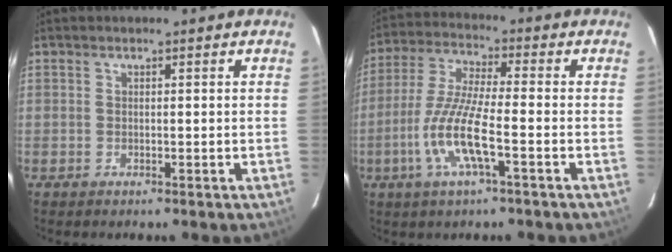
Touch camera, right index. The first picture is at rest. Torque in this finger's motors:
{"motor_torque": [1.41, -0.73, 0.84, 0.21]}